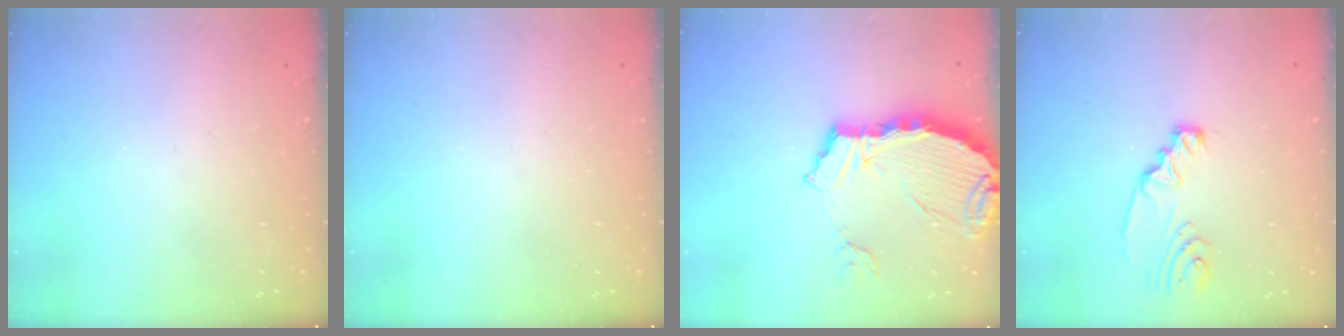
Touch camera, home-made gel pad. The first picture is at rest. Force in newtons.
{"total": 0.0}
{"total": 8.4, "press": 8.4, "slide": 0.9}
{"total": 4.7, "press": 4.6, "slide": 0.5}